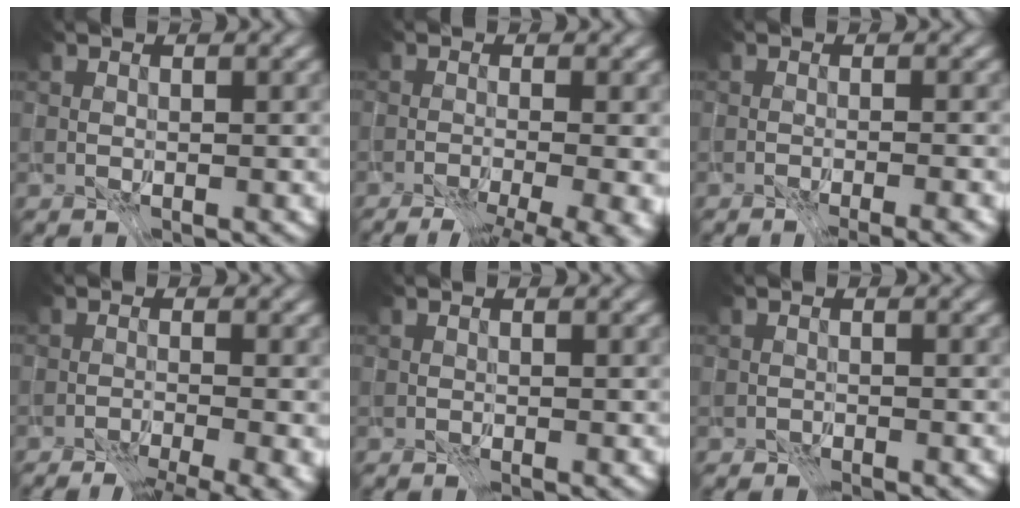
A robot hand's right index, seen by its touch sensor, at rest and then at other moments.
{"total": 10.9, "force": [-6.7, 3.7, 7.8], "torque": [-0.105, -0.015, -0.062]}
{"total": 4.2, "force": [-3.3, 1.0, 2.5], "torque": [-0.015, -0.011, -0.052]}
{"total": 7.5, "force": [-5.1, 2.0, 5.0], "torque": [-0.057, -0.021, -0.045]}
{"total": 1.2, "force": [-0.7, -0.8, -0.6], "torque": [0.016, -0.004, -0.013]}
{"total": 1.7, "force": [-1.5, -0.4, -0.5], "torque": [0.027, -0.010, -0.041]}